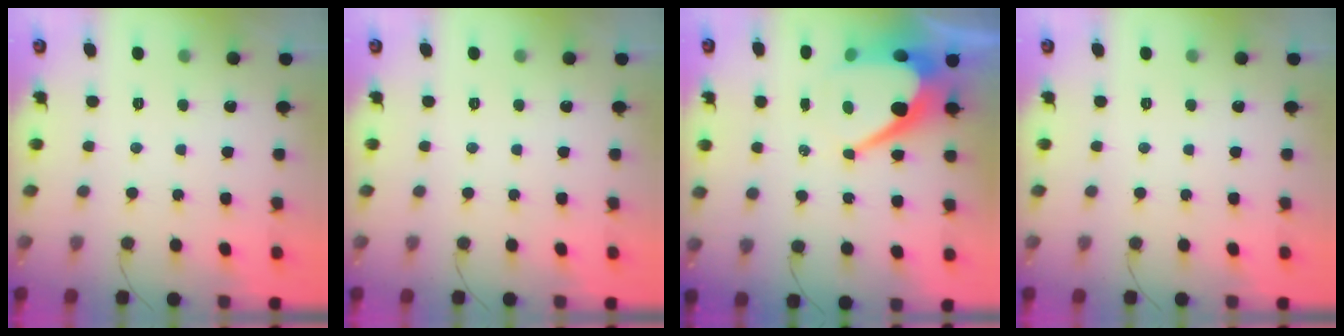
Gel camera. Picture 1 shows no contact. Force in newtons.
{"total": 0.0}
{"total": 13.7, "press": 13.6, "slide": 1.2}
{"total": 0.0}